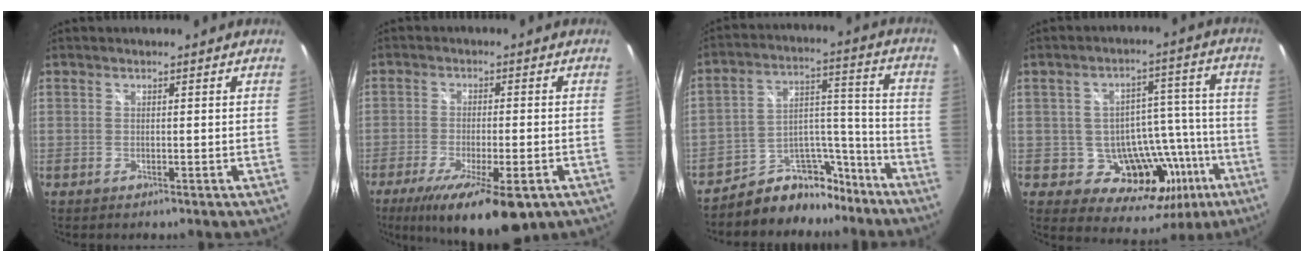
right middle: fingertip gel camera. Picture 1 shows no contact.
{"total": 15.4, "force": [-9.4, 4.4, 11.4], "torque": [-0.214, -0.046, -0.145]}
{"total": 13.3, "force": [-10.7, 7.2, 3.5], "torque": [-0.047, 0.069, -0.153]}
{"total": 14.2, "force": [-6.2, 10.5, 7.3], "torque": [-0.109, 0.031, -0.060]}